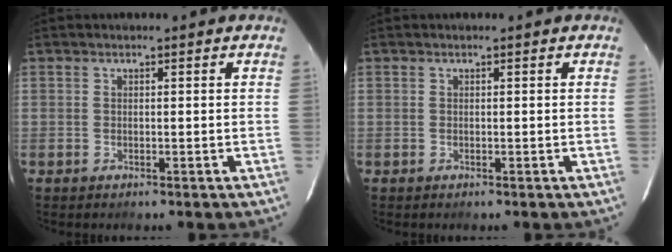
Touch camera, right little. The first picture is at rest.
{"total": 0.0}